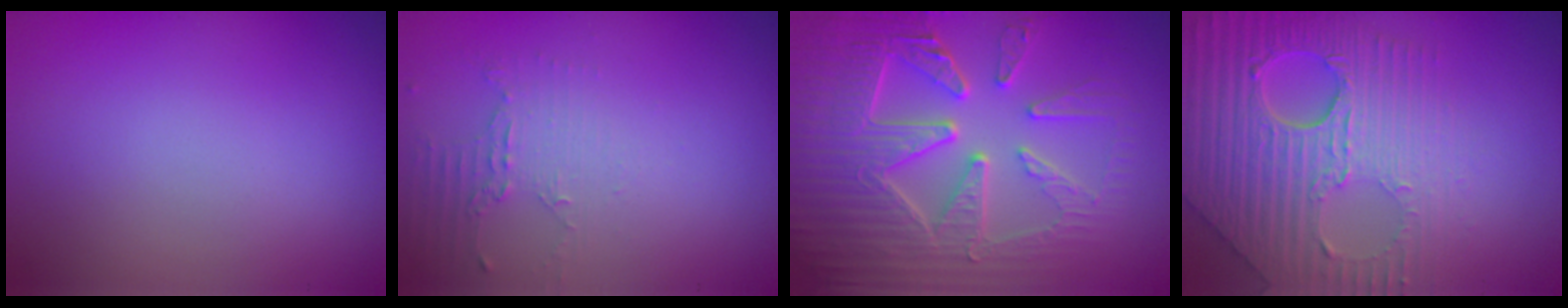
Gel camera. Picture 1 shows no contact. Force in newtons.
{"total": 2.2, "press": 1.6, "slide": 1.5}
{"total": 8.2, "press": 6.4, "slide": 5.1}
{"total": 8.4, "press": 6.1, "slide": 5.8}